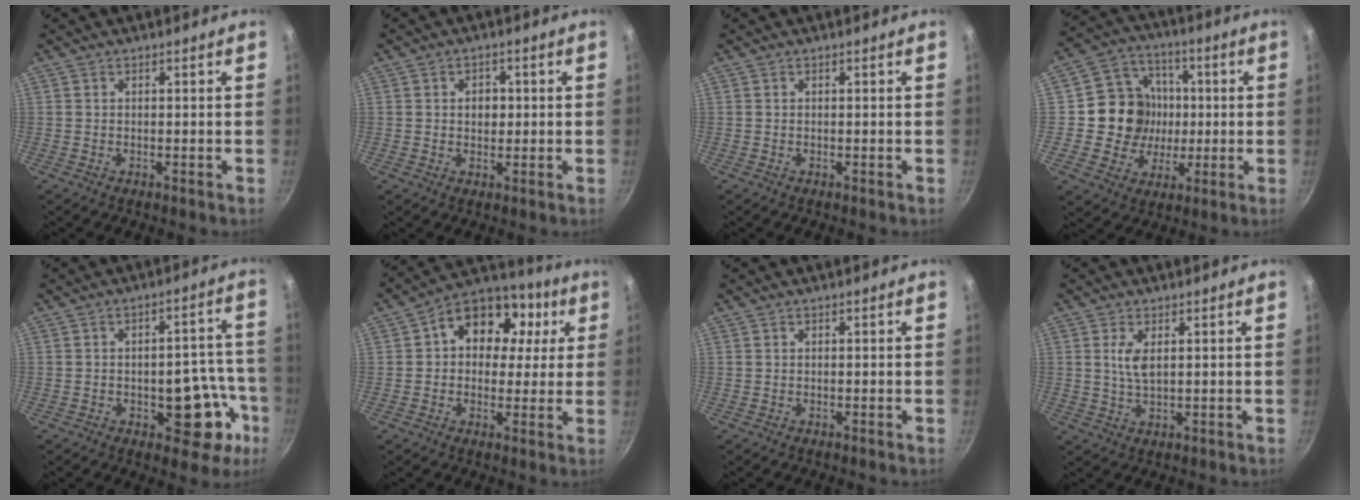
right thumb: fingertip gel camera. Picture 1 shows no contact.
{"total": 3.6, "force": [0.4, 2.8, 2.2], "torque": [-0.015, 0.002, 0.003]}
{"total": 0.0}
{"total": 13.6, "force": [0.2, 12.8, 4.8], "torque": [-0.045, 0.020, -0.003]}
{"total": 12.7, "force": [-4.6, 7.1, 9.5], "torque": [-0.049, 0.035, -0.056]}
{"total": 15.6, "force": [3.8, 11.9, 9.4], "torque": [-0.108, 0.023, 0.040]}
{"total": 0.0}
{"total": 3.9, "force": [1.1, 1.7, 3.3], "torque": [-0.063, -0.009, 0.022]}